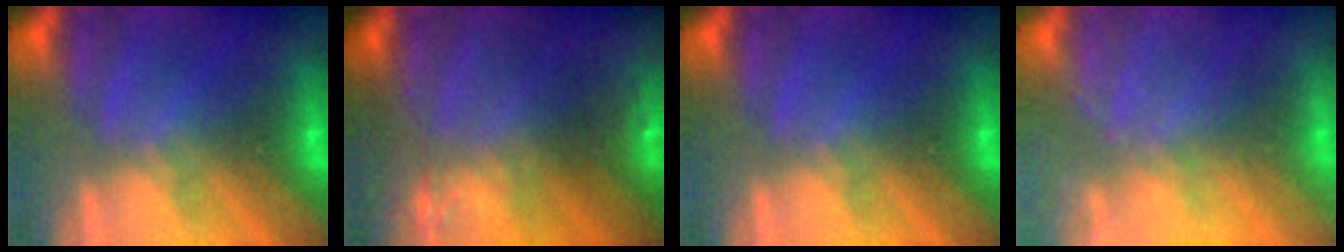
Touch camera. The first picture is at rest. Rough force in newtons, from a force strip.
{"total": 7.5}
{"total": 0.0}
{"total": 2.4}